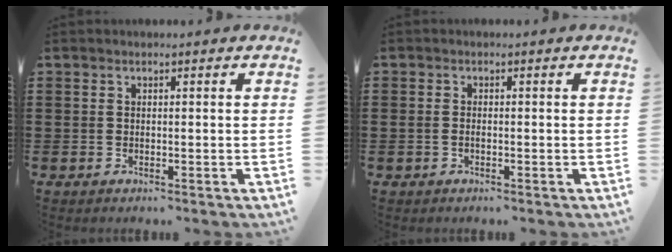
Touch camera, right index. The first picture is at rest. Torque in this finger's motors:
{"motor_torque": [-0.34, 0.13, -0.01, -0.01]}